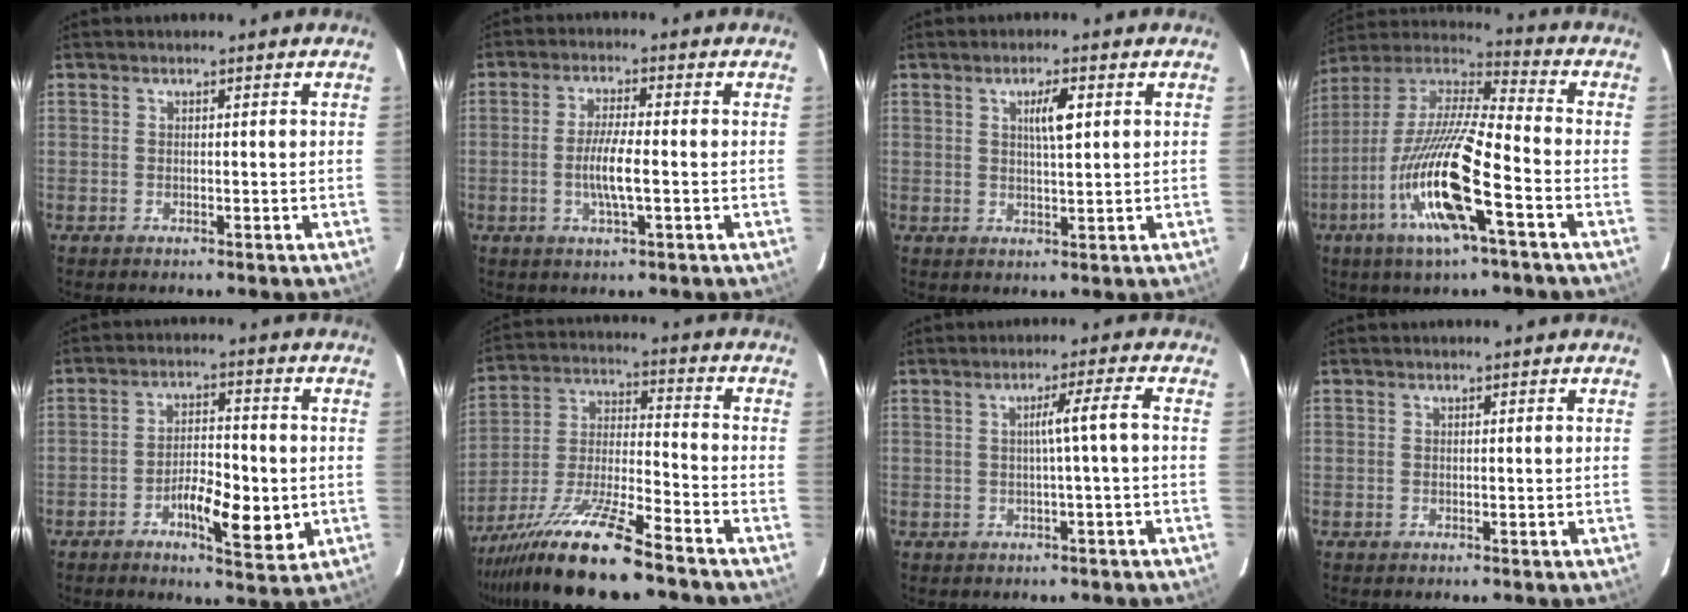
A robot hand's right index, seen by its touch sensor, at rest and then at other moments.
{"total": 5.5, "force": [-1.0, 0.5, 5.4], "torque": [-0.104, -0.005, -0.020]}
{"total": 3.8, "force": [1.3, 0.5, 3.6], "torque": [-0.061, 0.003, 0.021]}
{"total": 18.5, "force": [-6.8, 2.0, 17.0], "torque": [-0.355, -0.016, -0.131]}
{"total": 8.4, "force": [-2.5, 2.6, 7.6], "torque": [-0.122, 0.001, -0.040]}
{"total": 15.7, "force": [-12.1, 0.8, 10.0], "torque": [-0.206, -0.023, -0.221]}
{"total": 3.6, "force": [-0.2, -1.1, 3.4], "torque": [-0.054, 0.006, 0.000]}
{"total": 0.0}